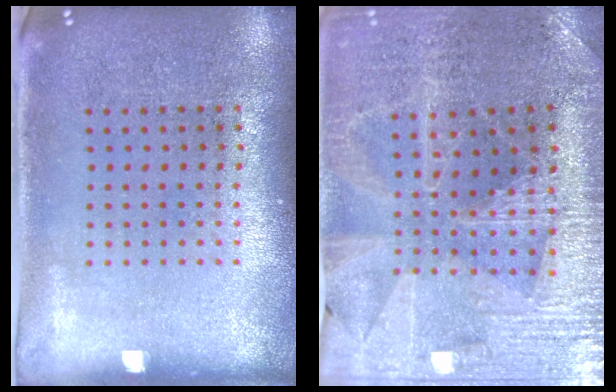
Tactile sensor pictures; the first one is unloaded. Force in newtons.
{"total": 3.0, "press": 2.9, "slide": 0.5}